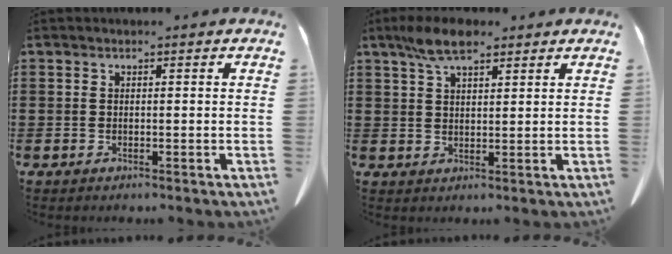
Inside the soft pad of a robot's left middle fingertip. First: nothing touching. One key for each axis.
{"total": 6.2, "fx": 4.1, "fy": 2.0, "fz": 4.2, "tx": -0.091, "ty": 0.005, "tz": 0.076}